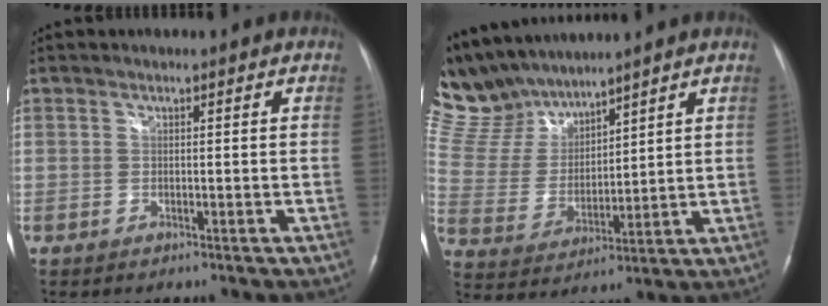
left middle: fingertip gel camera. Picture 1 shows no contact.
{"total": 12.2, "force": [11.4, 3.2, 2.9], "torque": [-0.081, 0.017, 0.242]}